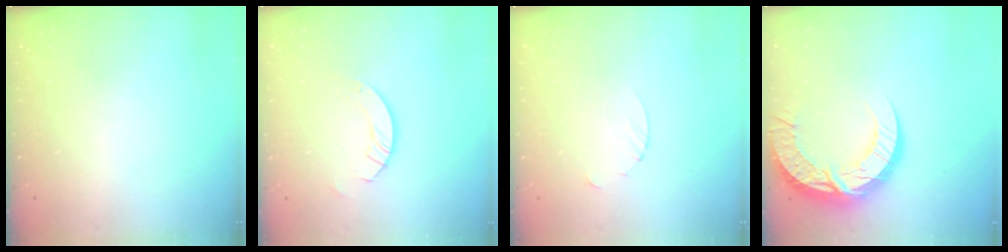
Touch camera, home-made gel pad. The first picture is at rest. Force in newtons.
{"total": 3.3, "press": 3.3, "slide": 0.2}
{"total": 2.7, "press": 2.7, "slide": 0.3}
{"total": 16.6, "press": 16.5, "slide": 1.4}